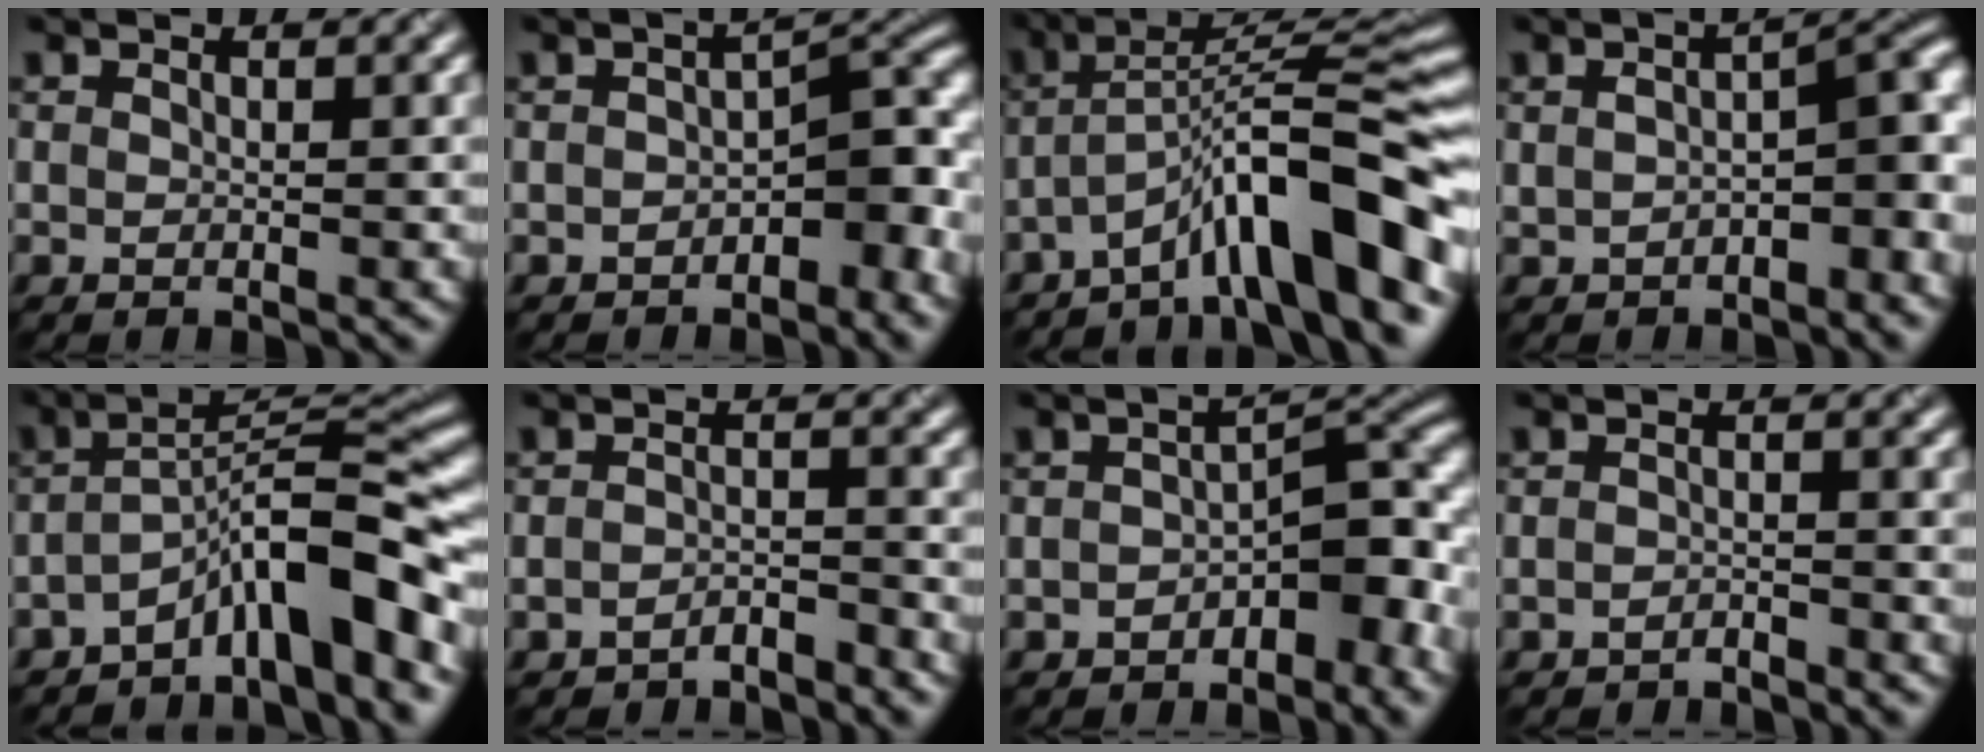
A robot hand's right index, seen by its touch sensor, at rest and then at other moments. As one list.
[{"total": 5.8, "force": [-2.4, 2.9, 4.4], "torque": [-0.040, 0.012, -0.043]}, {"total": 9.1, "force": [-5.2, 1.6, 7.3], "torque": [-0.102, 0.020, -0.093]}, {"total": 5.6, "force": [-1.4, 2.5, 4.8], "torque": [-0.058, 0.008, -0.025]}, {"total": 8.2, "force": [-4.3, 1.8, 6.8], "torque": [-0.091, 0.015, -0.081]}, {"total": 2.1, "force": [-2.0, 0.4, 0.6], "torque": [-0.007, 0.003, -0.038]}, {"total": 6.5, "force": [-2.8, 3.2, 4.9], "torque": [-0.046, 0.015, -0.053]}, {"total": 1.5, "force": [-1.5, 0.2, 0.2], "torque": [0.000, -0.001, -0.028]}]